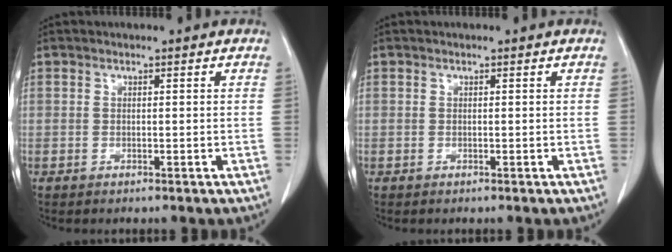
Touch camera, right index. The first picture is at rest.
{"total": 0.0}